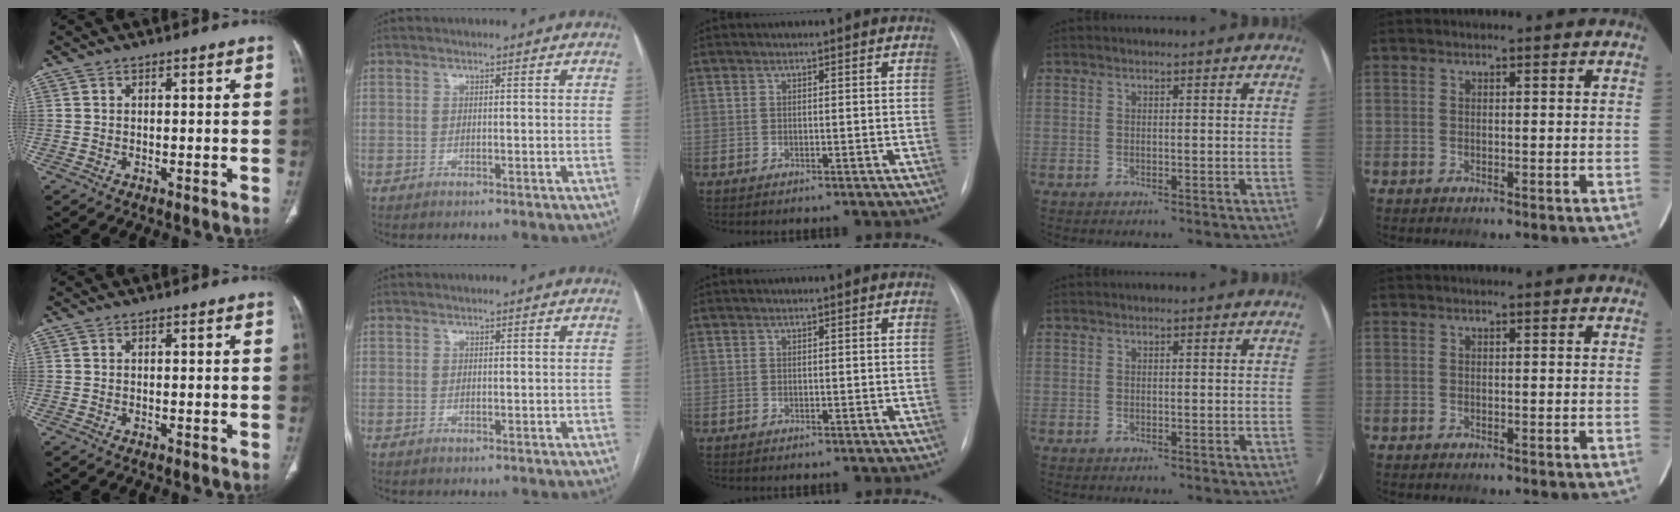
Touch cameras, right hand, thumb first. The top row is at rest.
{}